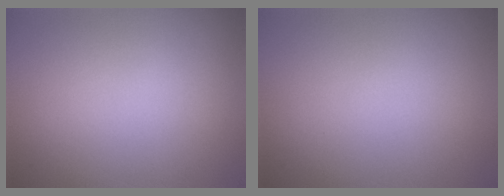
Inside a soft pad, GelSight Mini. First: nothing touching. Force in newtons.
{"total": 0.0}